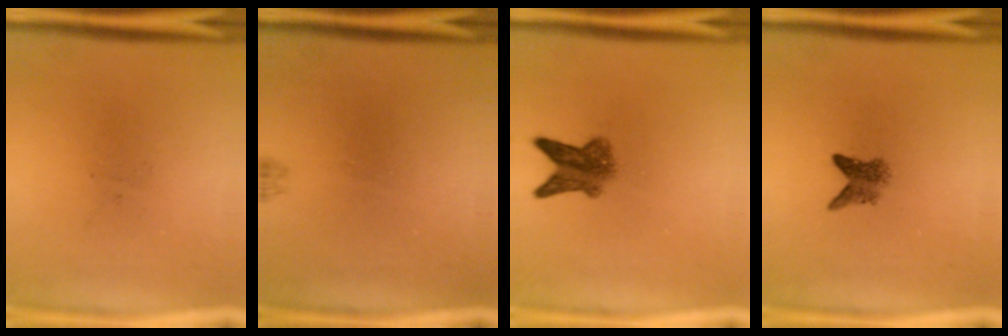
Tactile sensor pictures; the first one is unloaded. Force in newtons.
{"total": 0.7}
{"total": 5.0}
{"total": 2.6}